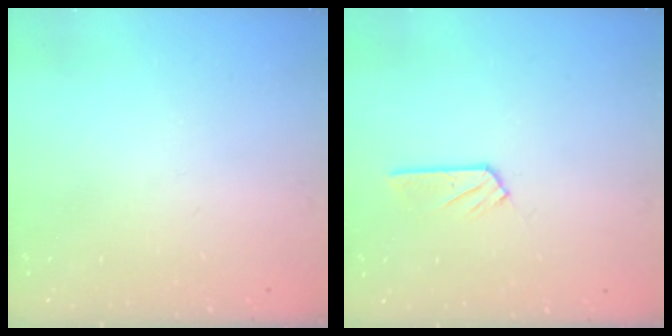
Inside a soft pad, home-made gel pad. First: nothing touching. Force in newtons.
{"total": 4.8, "press": 4.8, "slide": 0.4}